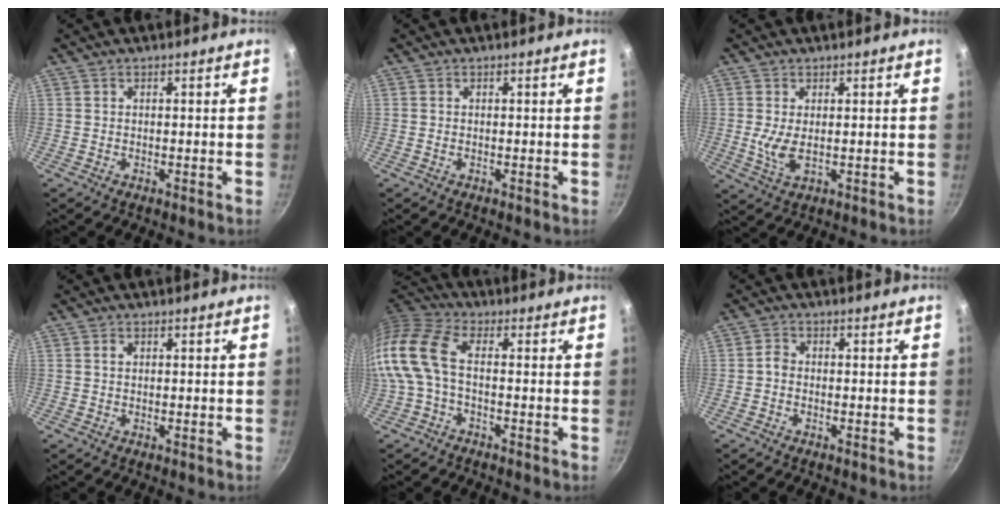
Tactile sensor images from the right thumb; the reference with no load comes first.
{"total": 0.0}
{"total": 4.3, "force": [0.3, 1.8, 3.9], "torque": [-0.085, -0.008, 0.013]}
{"total": 0.9, "force": [0.2, 0.7, 0.5], "torque": [-0.008, 0.004, 0.004]}
{"total": 12.8, "force": [-2.0, 6.8, 10.6], "torque": [-0.234, 0.026, -0.063]}
{"total": 1.7, "force": [-0.6, 1.3, 0.9], "torque": [-0.017, 0.012, -0.015]}